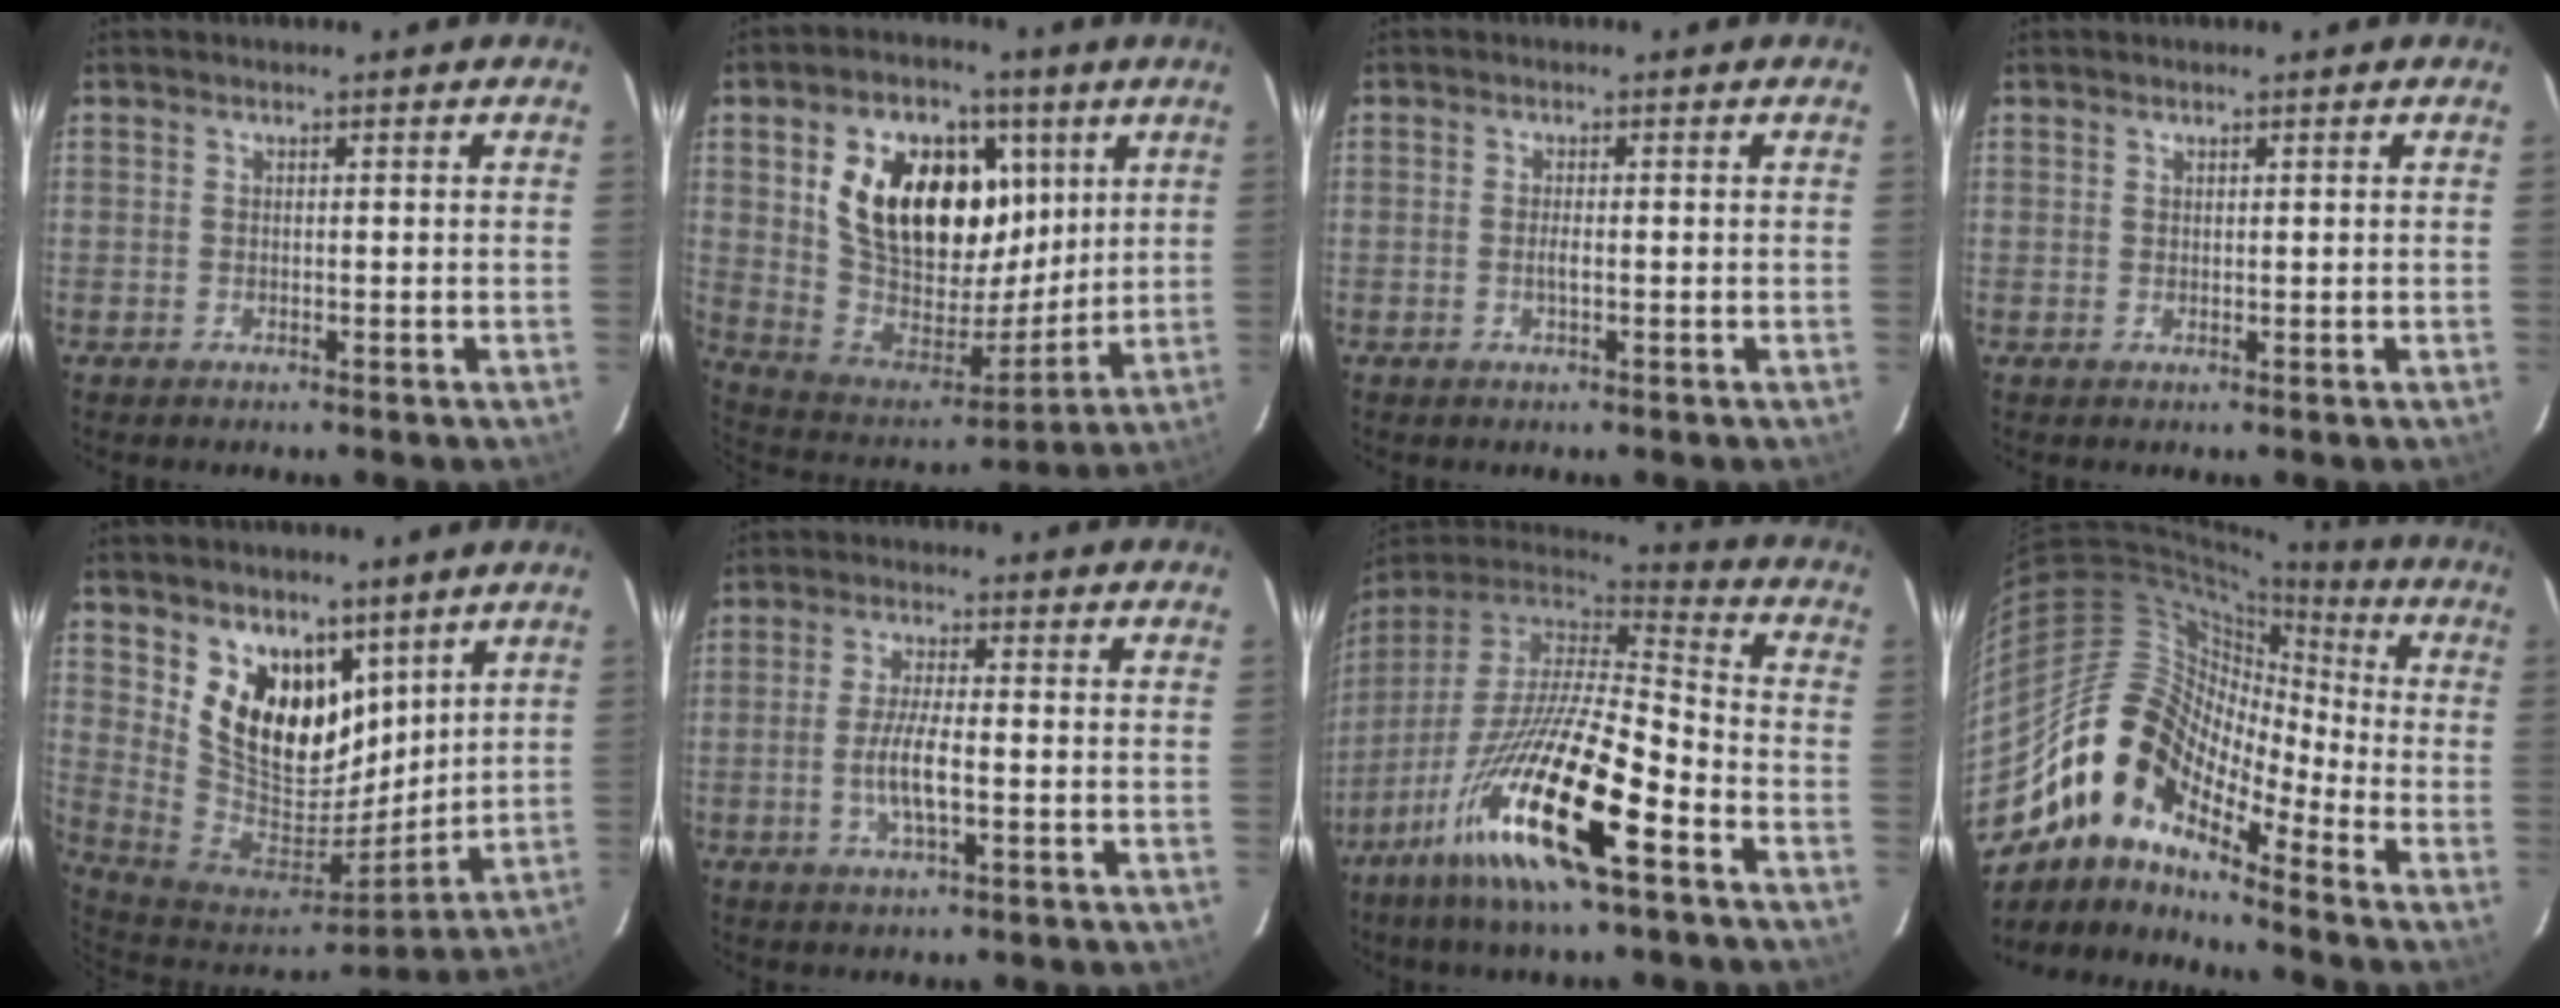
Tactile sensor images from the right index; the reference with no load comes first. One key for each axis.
{"total": 22.9, "fx": 7.6, "fy": 14.5, "fz": 16.0, "tx": -0.312, "ty": 0.025, "tz": 0.149}
{"total": 1.3, "fx": -0.3, "fy": 0.2, "fz": 1.2, "tx": -0.023, "ty": -0.002, "tz": -0.007}
{"total": 0.7, "fx": 0.4, "fy": 0.6, "fz": 0.0, "tx": 0.002, "ty": 0.003, "tz": 0.006}
{"total": 16.2, "fx": 9.1, "fy": 10.3, "fz": 8.6, "tx": -0.173, "ty": -0.012, "tz": 0.184}
{"total": 6.2, "fx": -1.5, "fy": 1.3, "fz": 5.9, "tx": -0.115, "ty": -0.004, "tz": -0.030}
{"total": 23.4, "fx": -12.6, "fy": 4.2, "fz": 19.3, "tx": -0.364, "ty": -0.044, "tz": -0.239}
{"total": 16.2, "fx": -10.6, "fy": 6.8, "fz": 10.2, "tx": -0.166, "ty": 0.001, "tz": -0.217}